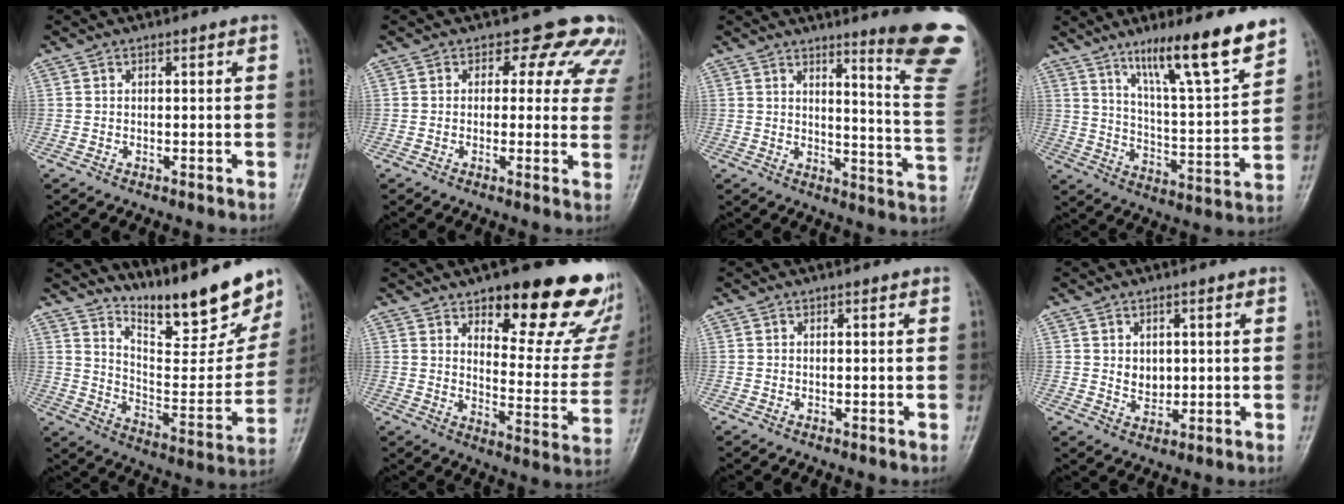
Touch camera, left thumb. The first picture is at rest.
{"total": 9.1, "force": [6.4, 5.7, 3.0], "torque": [0.020, -0.020, 0.046]}
{"total": 17.1, "force": [11.5, 1.4, 12.6], "torque": [-0.127, -0.101, 0.139]}
{"total": 16.4, "force": [11.5, 2.1, 11.5], "torque": [-0.167, -0.070, 0.193]}
{"total": 20.1, "force": [16.4, 4.7, 10.6], "torque": [-0.120, -0.111, 0.251]}
{"total": 24.3, "force": [15.4, 9.1, 16.5], "torque": [-0.161, -0.084, 0.200]}
{"total": 0.0}
{"total": 3.6, "force": [0.7, 2.9, 2.0], "torque": [-0.017, -0.009, 0.019]}